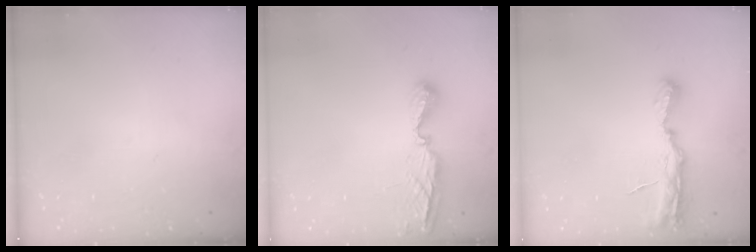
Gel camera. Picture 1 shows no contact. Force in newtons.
{"total": 8.0, "press": 7.9, "slide": 1.0}
{"total": 8.0, "press": 8.0, "slide": 0.8}